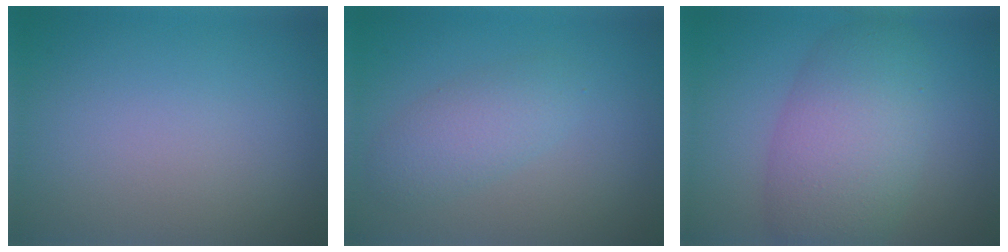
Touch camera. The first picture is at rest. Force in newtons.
{"total": 2.8, "press": 2.8, "slide": 0.1}
{"total": 5.1, "press": 5.0, "slide": 0.5}